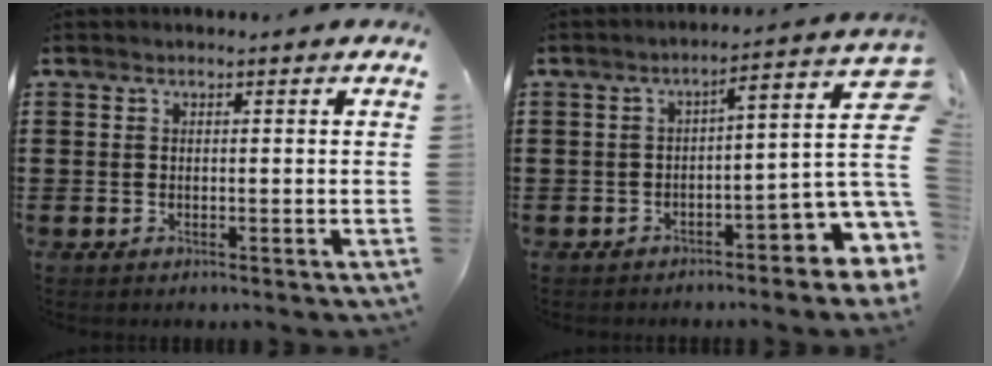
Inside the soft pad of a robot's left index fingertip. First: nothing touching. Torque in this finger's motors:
{"motor_torque": [0.85, 0.31, 1.05, 0.17]}